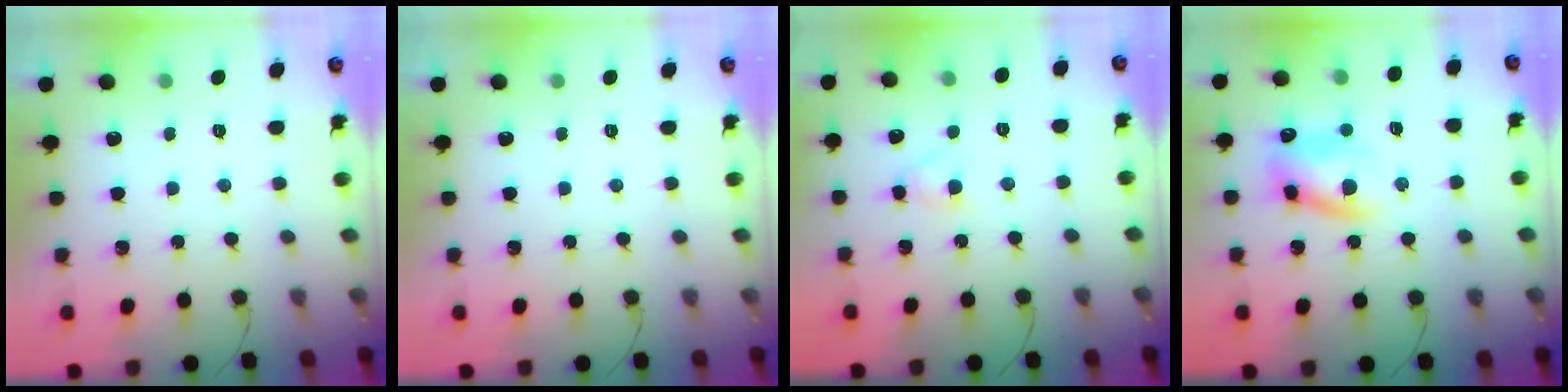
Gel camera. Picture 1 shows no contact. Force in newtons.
{"total": 0.0}
{"total": 2.7, "press": 2.6, "slide": 0.9}
{"total": 10.8, "press": 10.5, "slide": 2.7}